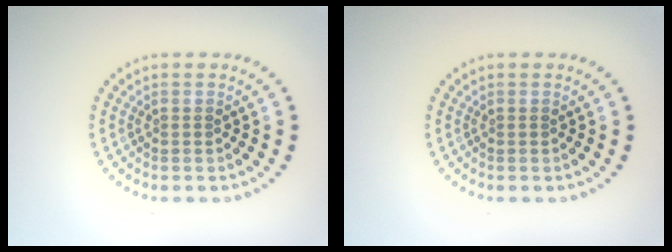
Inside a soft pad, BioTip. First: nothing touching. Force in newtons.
{"total": 0.0}